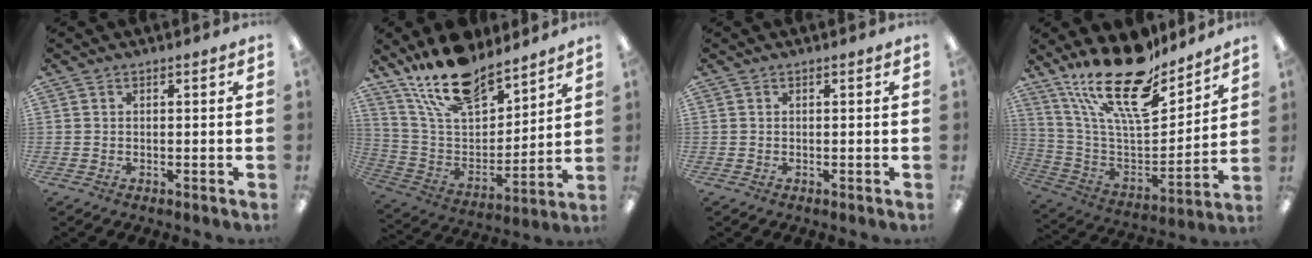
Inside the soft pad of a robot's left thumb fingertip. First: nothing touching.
{"total": 19.3, "force": [15.4, 7.8, 8.5], "torque": [-0.169, -0.089, 0.278]}
{"total": 0.0}
{"total": 23.9, "force": [17.2, 8.6, 14.1], "torque": [-0.270, -0.112, 0.299]}